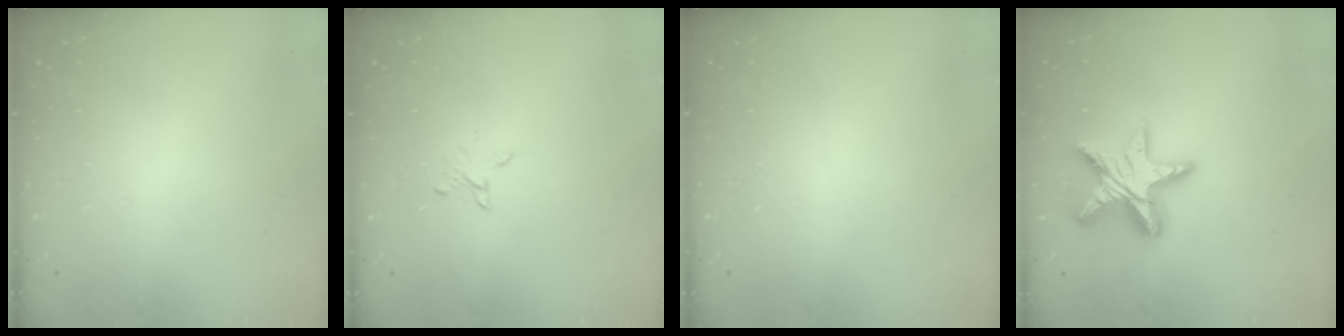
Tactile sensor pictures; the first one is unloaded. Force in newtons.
{"total": 3.2, "press": 3.2, "slide": 0.3}
{"total": 0.0}
{"total": 16.1, "press": 16.0, "slide": 1.3}